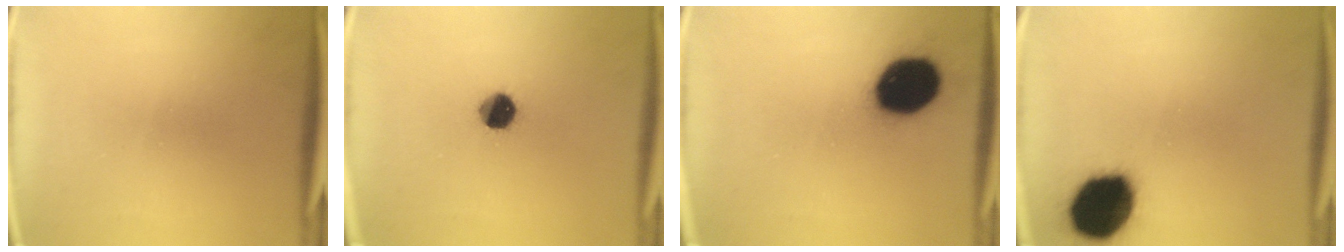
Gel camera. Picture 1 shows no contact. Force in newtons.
{"total": 6.7}
{"total": 17.6}
{"total": 18.8}